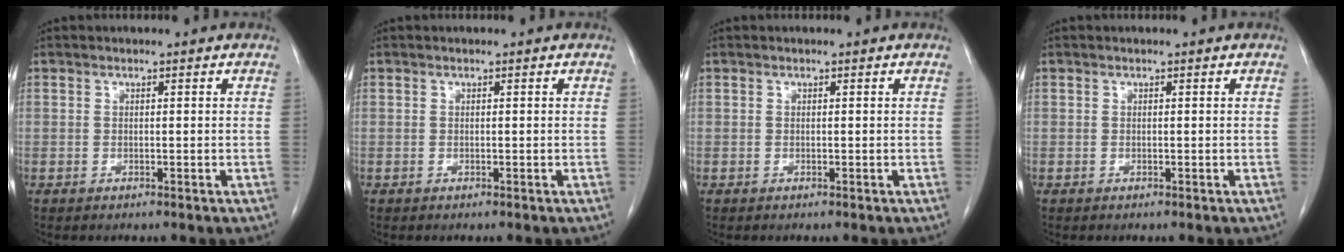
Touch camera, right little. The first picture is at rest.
{"total": 0.0}
{"total": 0.0}
{"total": 0.0}